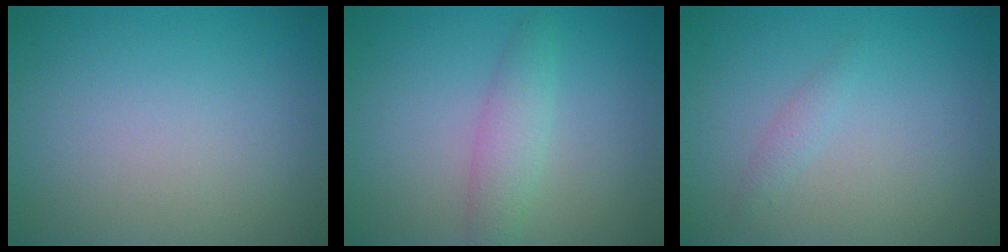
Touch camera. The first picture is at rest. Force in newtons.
{"total": 2.5, "press": 2.5, "slide": 0.1}
{"total": 0.9, "press": 0.9, "slide": 0.1}